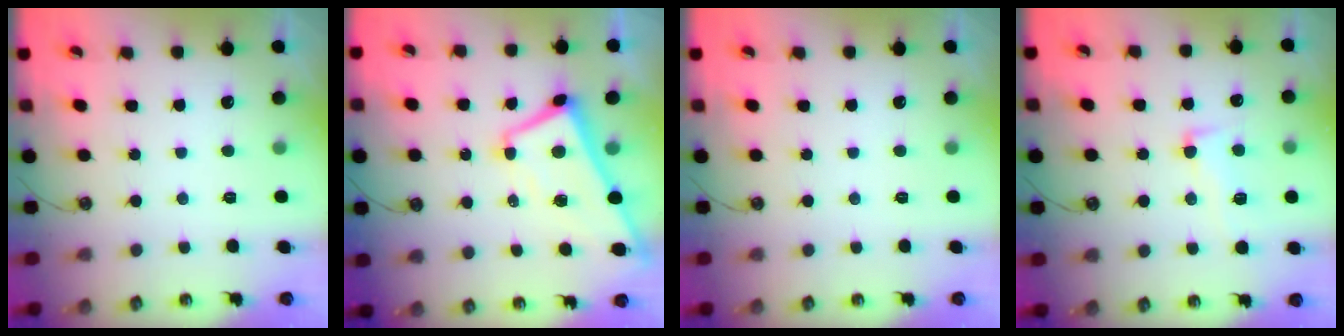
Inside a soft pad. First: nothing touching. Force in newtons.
{"total": 6.7, "press": 6.6, "slide": 1.4}
{"total": 0.0}
{"total": 3.1, "press": 2.6, "slide": 1.6}